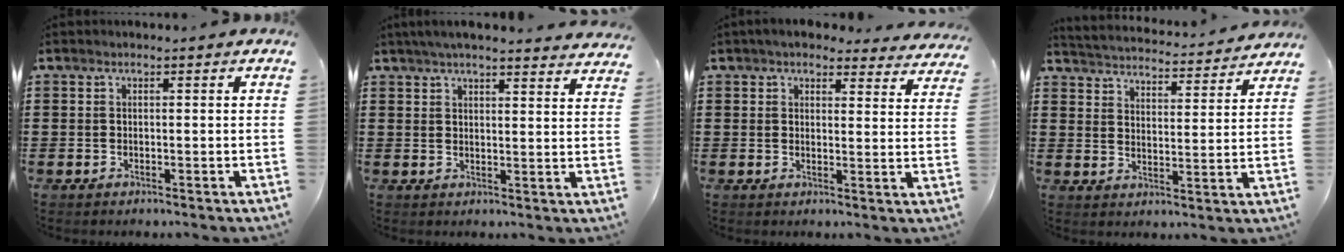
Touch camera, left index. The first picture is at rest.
{"total": 4.2, "force": [4.0, -0.1, 1.3], "torque": [-0.036, -0.011, 0.072]}
{"total": 3.9, "force": [3.6, 1.1, 1.1], "torque": [-0.034, -0.012, 0.065]}
{"total": 3.6, "force": [3.6, -0.4, -0.1], "torque": [-0.021, -0.036, 0.056]}